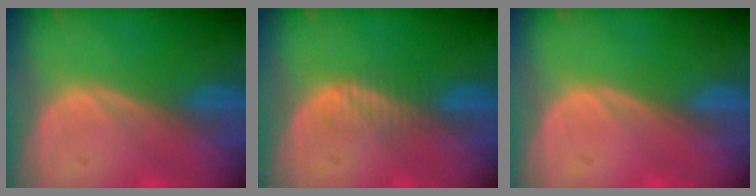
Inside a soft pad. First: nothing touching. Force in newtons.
{"total": 2.3, "press": 2.3, "slide": 0.3}
{"total": 0.6, "press": 0.1, "slide": 0.6}